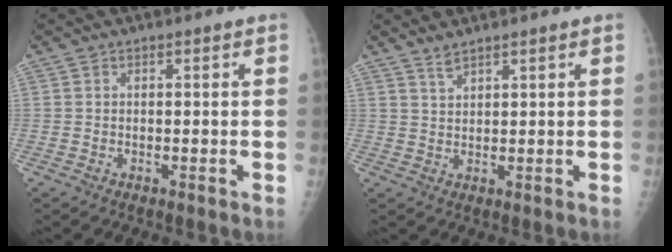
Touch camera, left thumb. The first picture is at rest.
{"total": 2.2, "force": [2.1, 0.3, 0.8], "torque": [-0.008, -0.011, 0.042]}